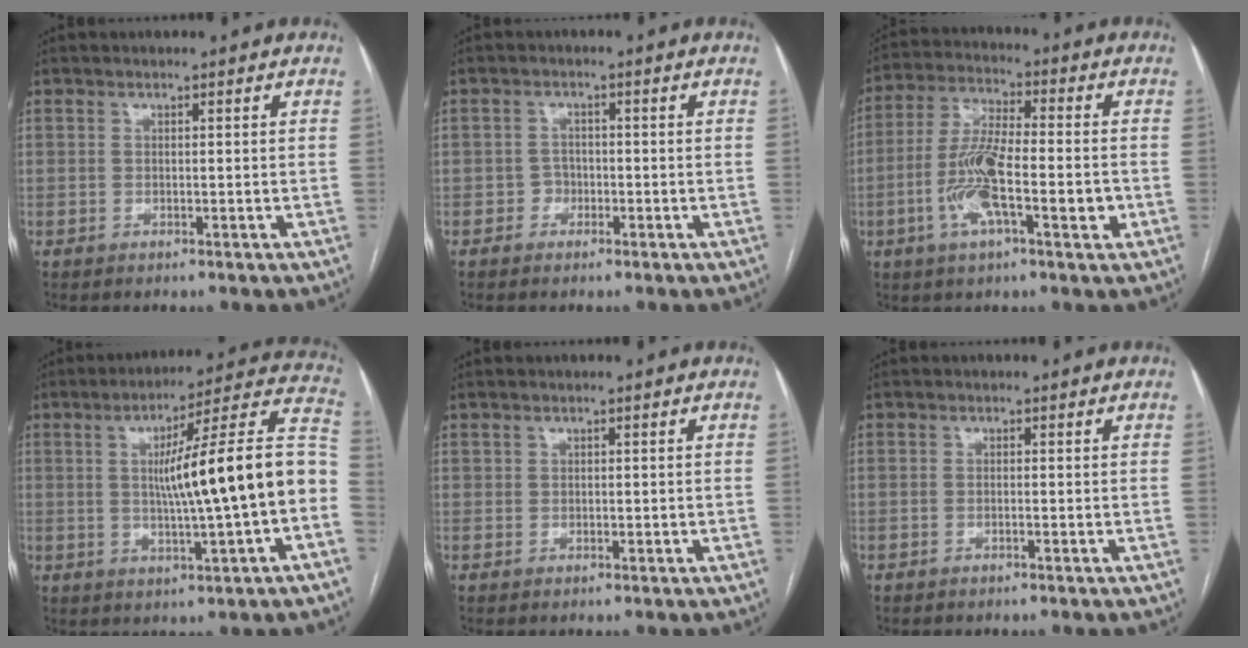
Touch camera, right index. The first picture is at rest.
{"total": 1.8, "force": [-0.7, 1.6, 0.0], "torque": [0.012, 0.010, -0.017]}
{"total": 12.0, "force": [-2.9, 3.2, 11.2], "torque": [-0.219, 0.009, -0.052]}
{"total": 18.3, "force": [-0.6, 0.4, 18.3], "torque": [-0.255, 0.030, -0.011]}
{"total": 0.8, "force": [0.5, 0.6, 0.1], "torque": [0.005, 0.001, 0.008]}
{"total": 0.0}